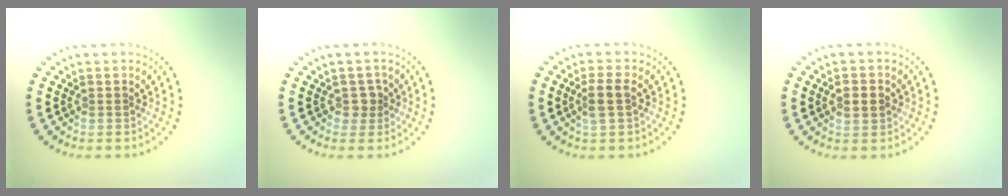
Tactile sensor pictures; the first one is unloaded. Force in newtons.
{"total": 1.4, "press": 1.1, "slide": 0.8}
{"total": 2.1, "press": 1.9, "slide": 0.8}
{"total": 1.9, "press": 1.8, "slide": 0.2}